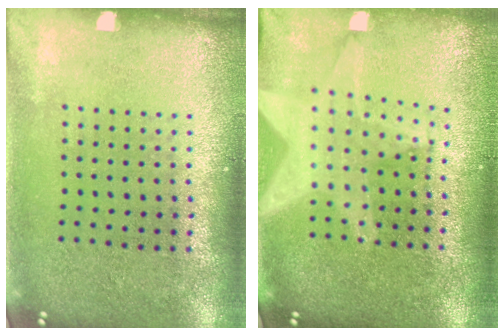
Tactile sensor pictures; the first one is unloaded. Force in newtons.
{"total": 2.2, "press": 1.8, "slide": 1.2}